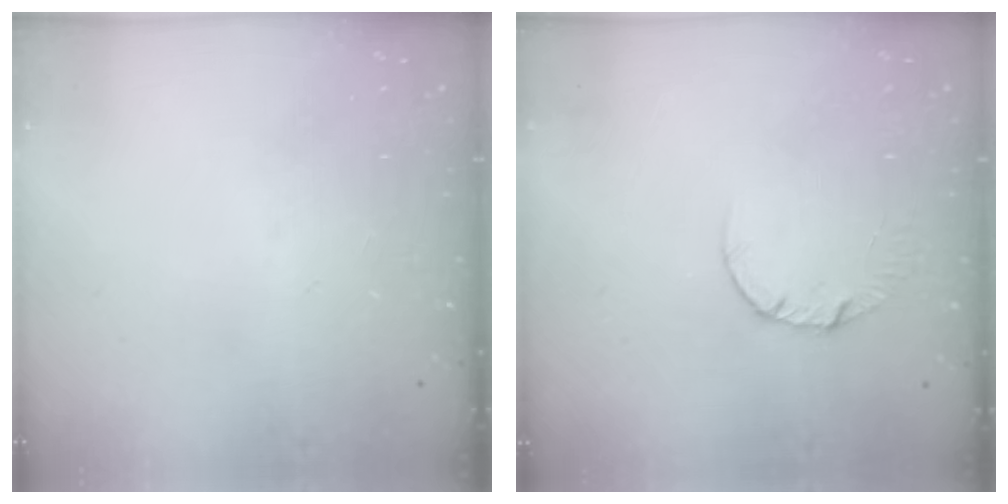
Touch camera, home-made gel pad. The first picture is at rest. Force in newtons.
{"total": 3.4, "press": 3.4, "slide": 0.4}